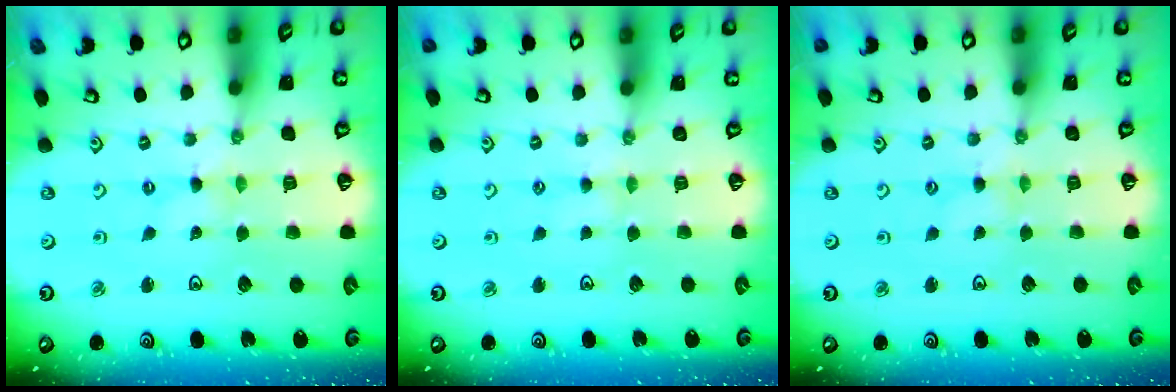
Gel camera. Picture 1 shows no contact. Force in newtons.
{"total": 2.2, "press": 2.2, "slide": 0.3}
{"total": 1.6, "press": 1.6, "slide": 0.3}